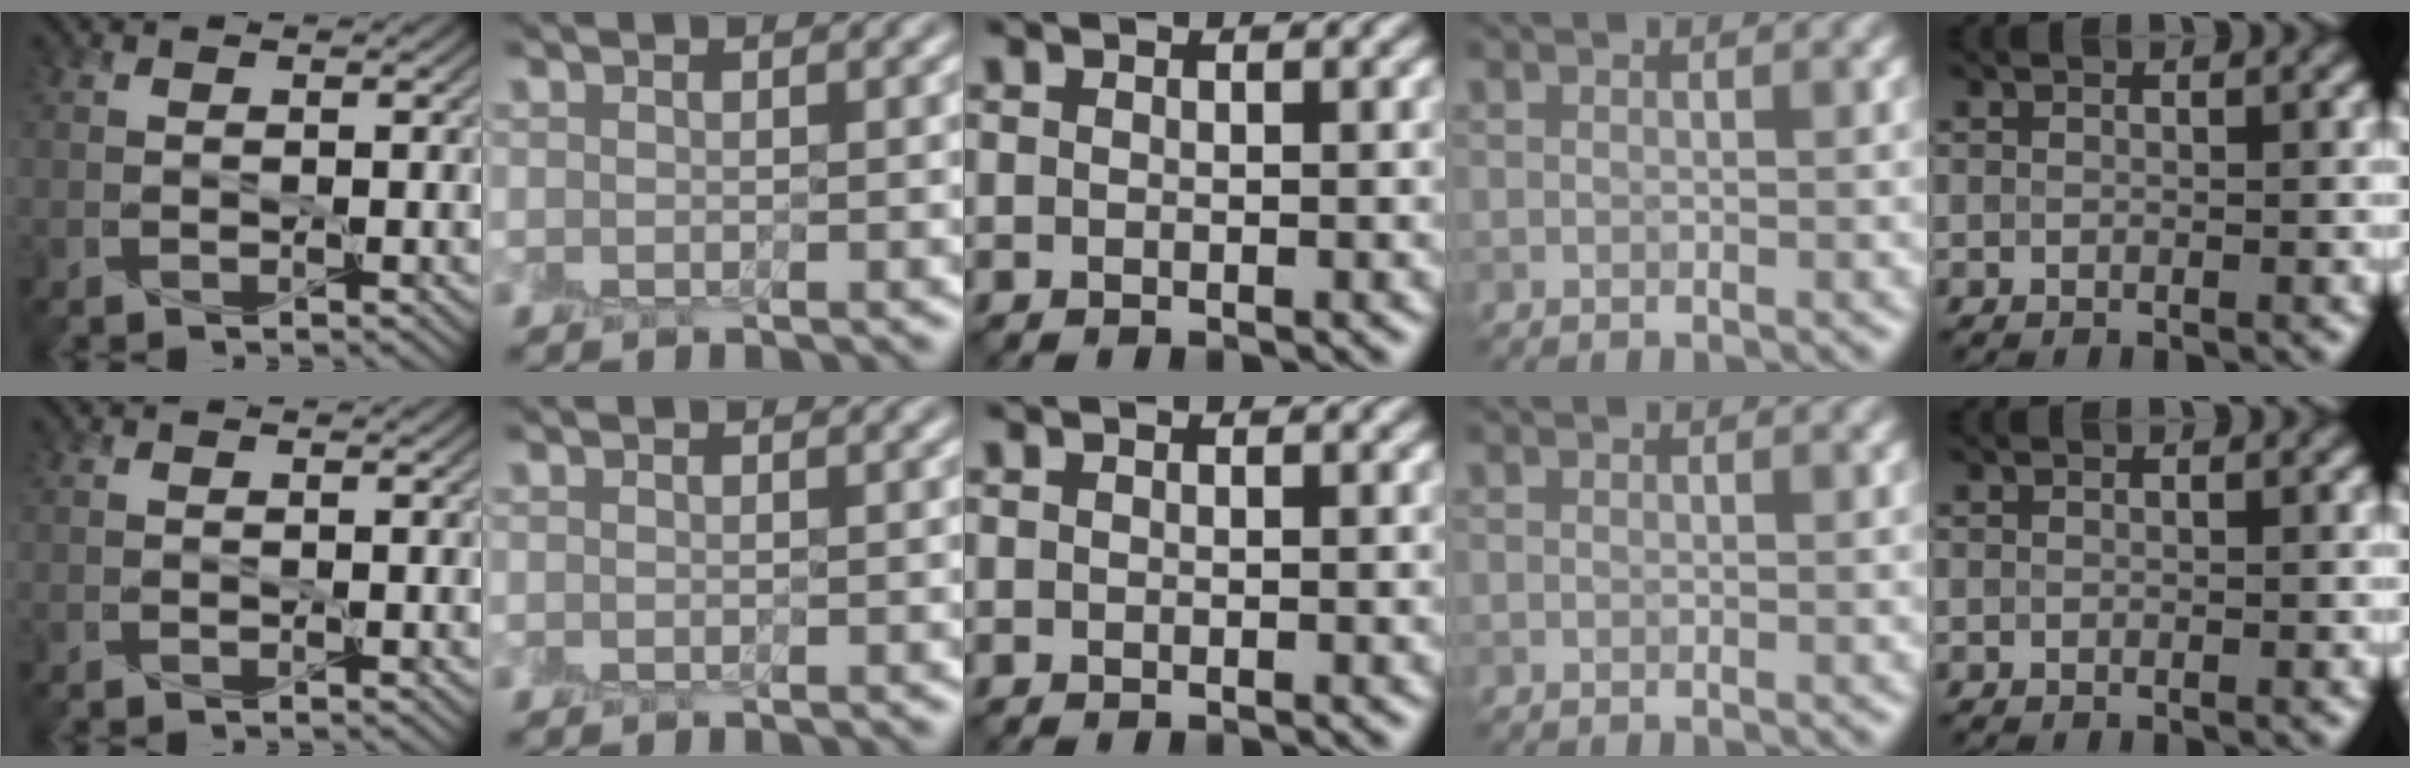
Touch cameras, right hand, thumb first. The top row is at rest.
{}